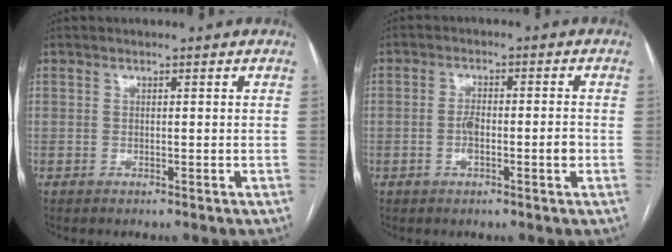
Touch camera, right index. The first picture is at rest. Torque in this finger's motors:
{"motor_torque": [0.87, 0.04, 0.43, 0.09]}